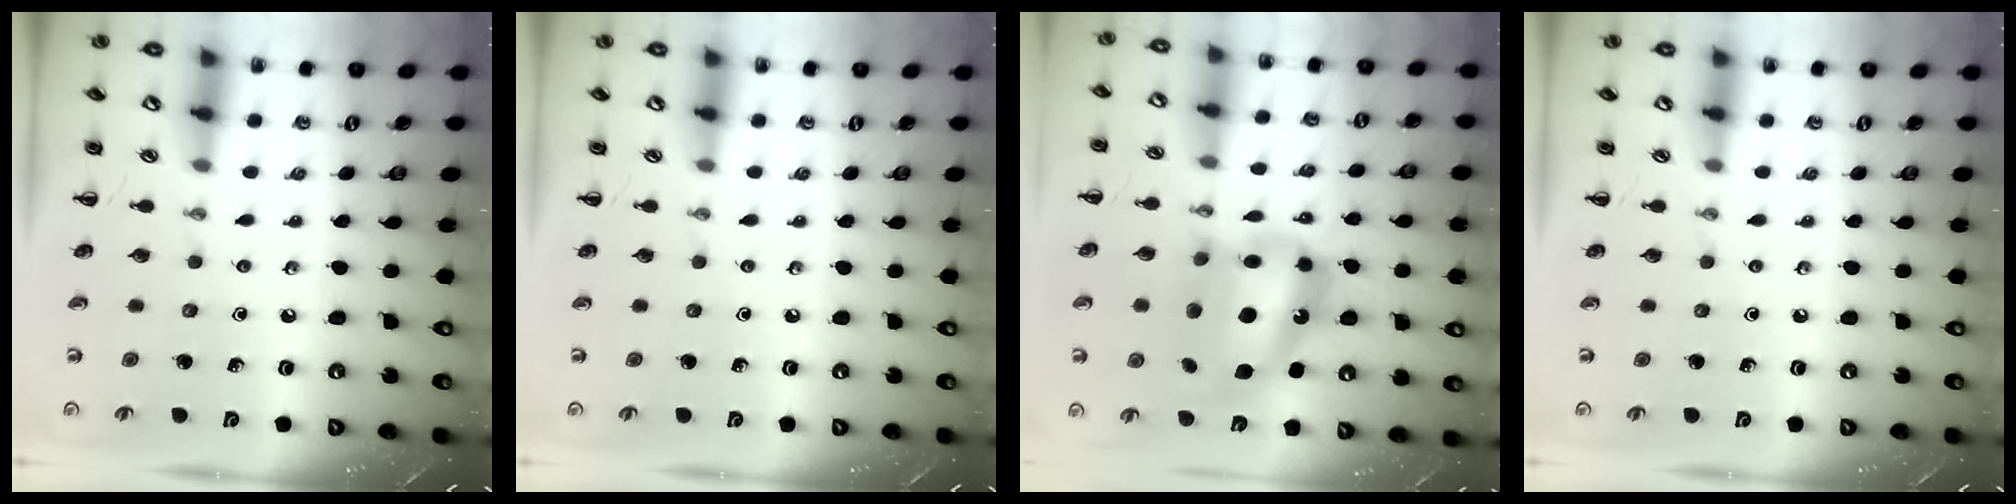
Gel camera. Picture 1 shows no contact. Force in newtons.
{"total": 0.0}
{"total": 16.6, "press": 16.0, "slide": 4.2}
{"total": 0.0}